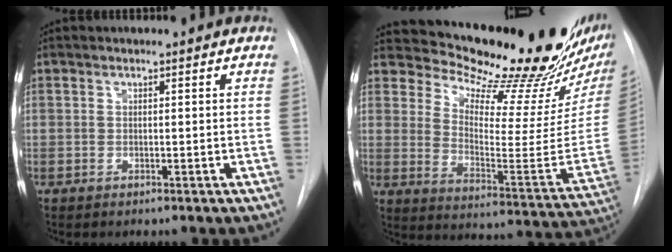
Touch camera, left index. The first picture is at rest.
{"total": 23.1, "force": [19.9, 2.4, 11.5], "torque": [-0.175, -0.093, 0.267]}